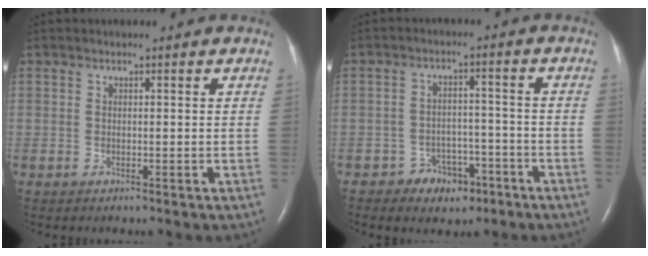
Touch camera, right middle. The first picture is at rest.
{"total": 5.6, "force": [-3.4, 3.8, 2.1], "torque": [-0.027, 0.014, -0.045]}